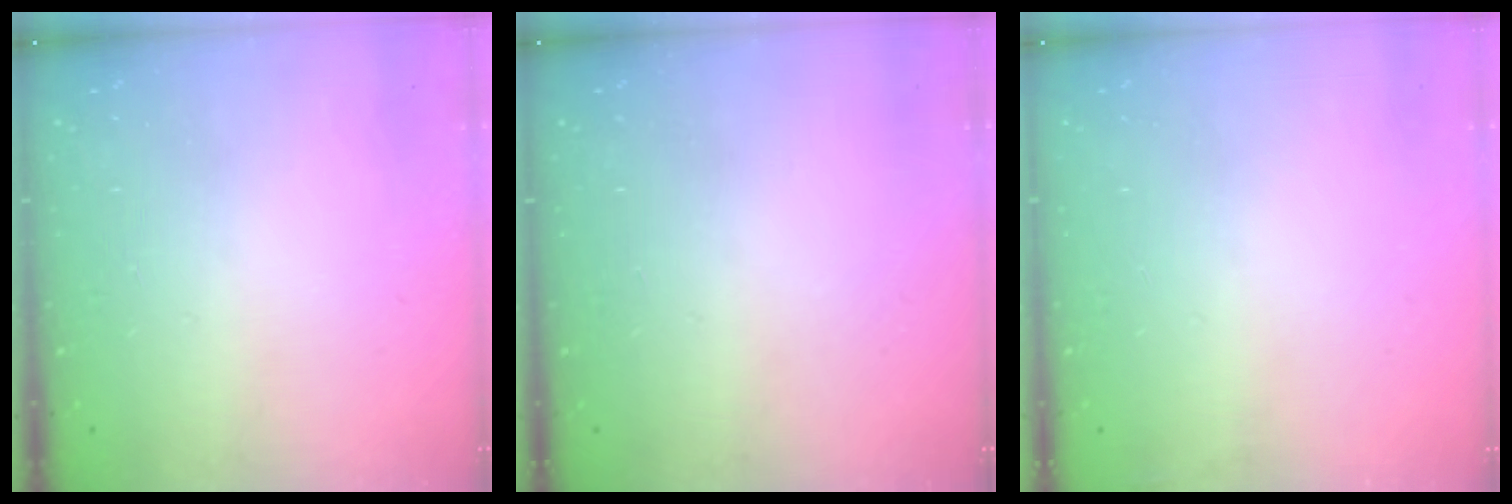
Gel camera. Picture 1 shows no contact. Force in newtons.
{"total": 0.0}
{"total": 2.9, "press": 2.4, "slide": 1.6}